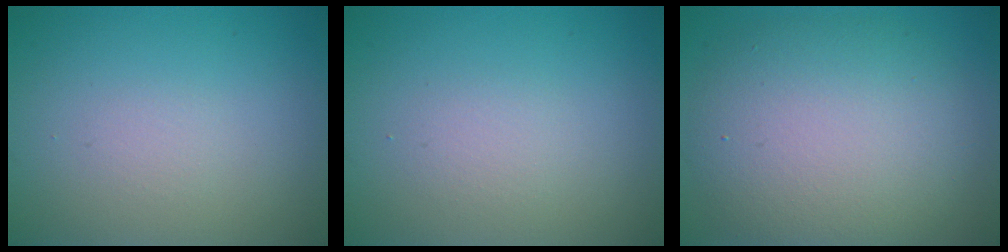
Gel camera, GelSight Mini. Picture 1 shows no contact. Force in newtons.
{"total": 1.2, "press": 1.2, "slide": 0.0}
{"total": 9.0, "press": 9.0, "slide": 0.2}